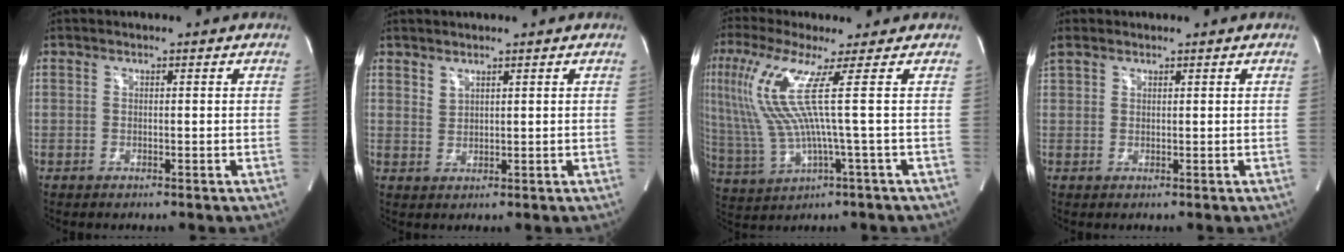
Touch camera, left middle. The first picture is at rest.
{"total": 1.3, "force": [1.2, 0.3, 0.4], "torque": [-0.004, -0.003, 0.027]}
{"total": 9.8, "force": [2.6, -2.1, 9.3], "torque": [-0.209, 0.006, 0.065]}
{"total": 1.7, "force": [1.7, 0.4, 0.2], "torque": [-0.015, 0.015, 0.040]}